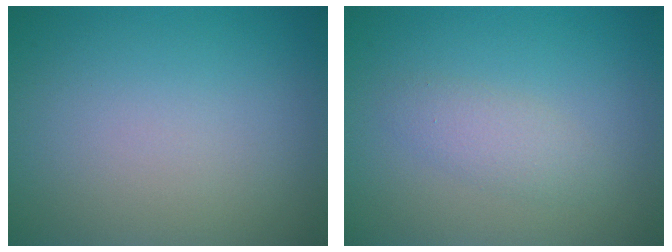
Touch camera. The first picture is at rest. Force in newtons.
{"total": 1.9, "press": 1.9, "slide": 0.1}